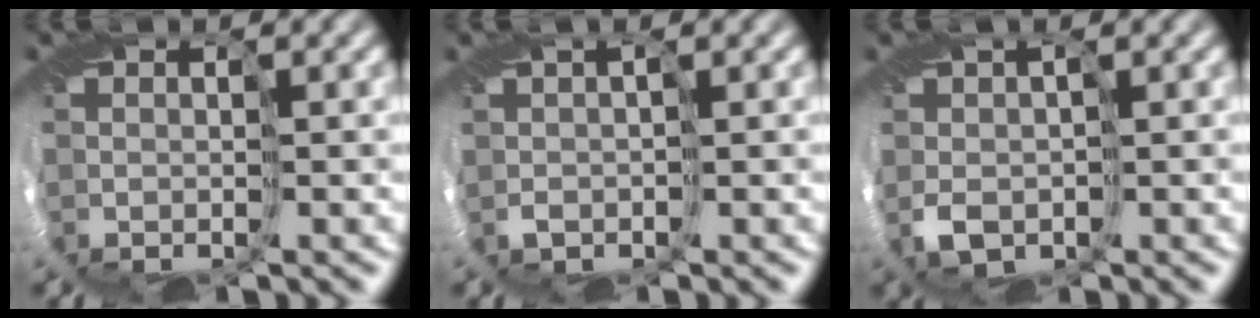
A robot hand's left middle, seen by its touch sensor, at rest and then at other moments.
{"total": 1.7, "force": [0.3, 1.2, 1.2], "torque": [-0.027, 0.013, 0.015]}
{"total": 2.8, "force": [-0.2, 2.0, 2.0], "torque": [-0.043, 0.004, 0.005]}